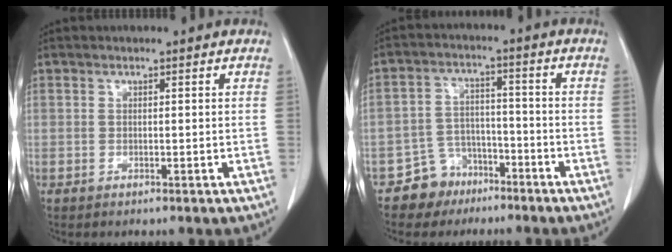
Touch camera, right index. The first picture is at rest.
{"total": 6.2, "force": [-4.3, 4.5, 0.4], "torque": [0.002, 0.013, -0.073]}